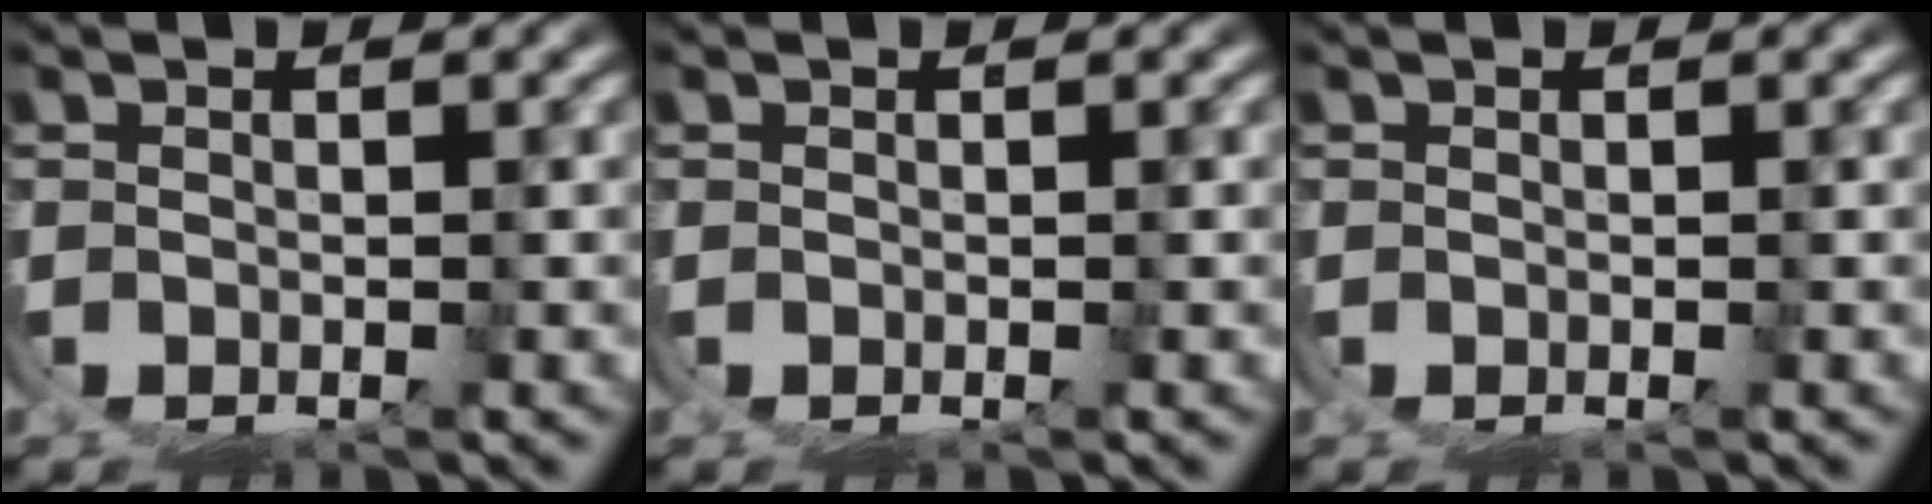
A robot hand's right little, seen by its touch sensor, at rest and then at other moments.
{"total": 0.0}
{"total": 0.0}